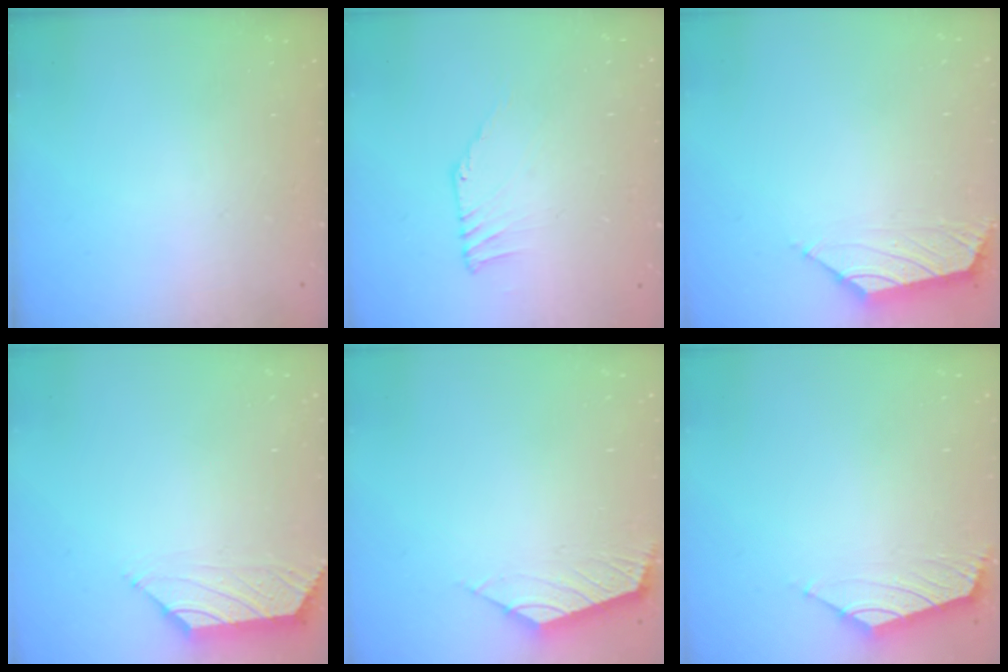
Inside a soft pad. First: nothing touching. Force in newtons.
{"total": 0.5, "press": 0.2, "slide": 0.5}
{"total": 1.6, "press": 1.5, "slide": 0.6}
{"total": 0.8, "press": 0.4, "slide": 0.6}
{"total": 2.5, "press": 2.4, "slide": 0.7}
{"total": 1.7, "press": 1.5, "slide": 0.7}